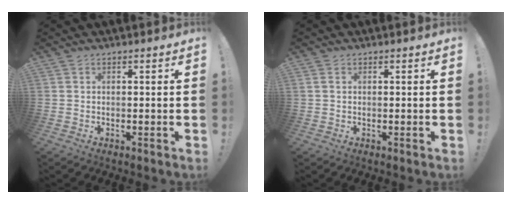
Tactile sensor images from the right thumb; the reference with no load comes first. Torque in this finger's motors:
{"motor_torque": [-0.17, 0.06, 0.01, -0.02, 0.07]}